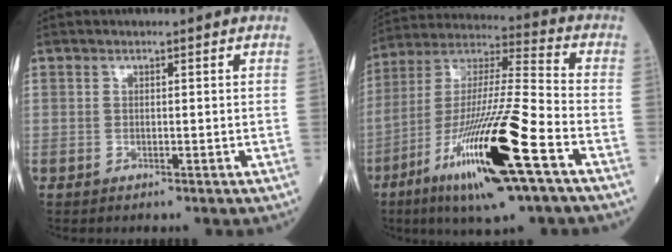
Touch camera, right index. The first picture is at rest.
{"total": 21.8, "force": [-9.8, 1.6, 19.4], "torque": [-0.381, -0.037, -0.176]}